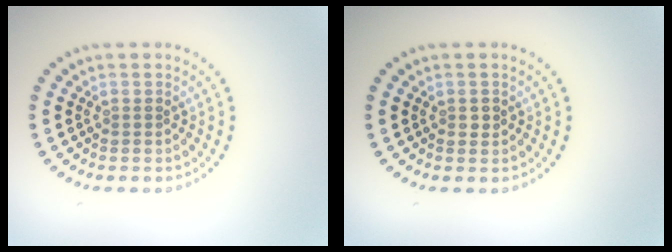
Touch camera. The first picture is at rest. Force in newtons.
{"total": 0.8, "press": 0.8, "slide": 0.1}